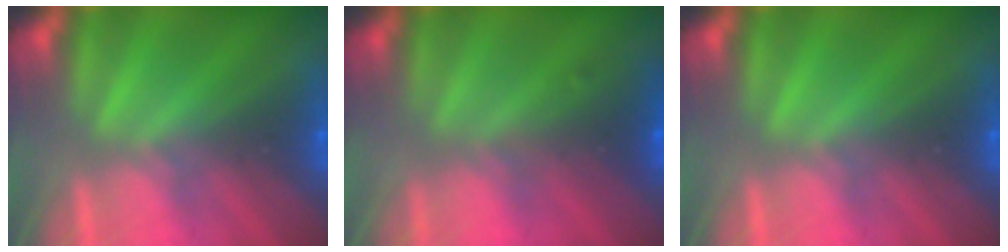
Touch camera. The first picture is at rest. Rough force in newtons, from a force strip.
{"total": 6.9}
{"total": 0.0}